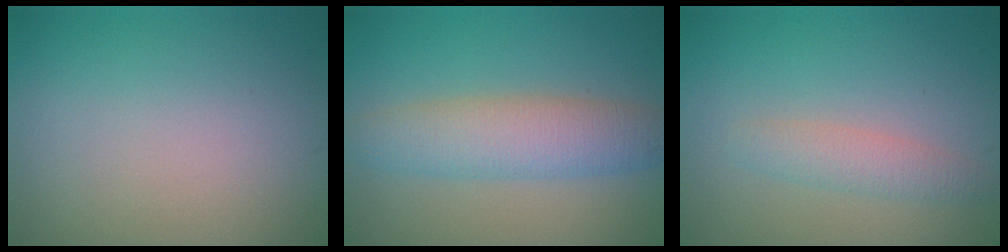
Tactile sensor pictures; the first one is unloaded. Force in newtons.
{"total": 4.7, "press": 4.7, "slide": 0.1}
{"total": 2.1, "press": 2.1, "slide": 0.1}